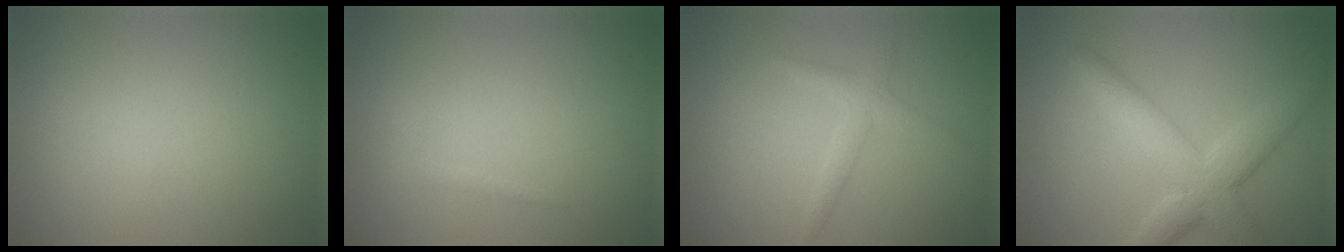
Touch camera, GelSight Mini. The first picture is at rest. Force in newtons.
{"total": 0.6, "press": 0.6, "slide": 0.0}
{"total": 1.7, "press": 1.7, "slide": 0.1}
{"total": 5.8, "press": 5.7, "slide": 0.6}